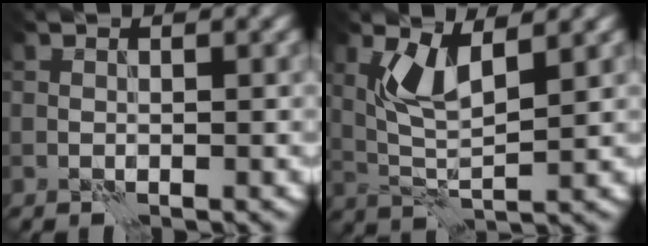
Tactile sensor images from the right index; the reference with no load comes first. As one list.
[{"total": 4.2, "force": [1.8, 1.4, 3.5], "torque": [-0.079, -0.006, 0.038]}]